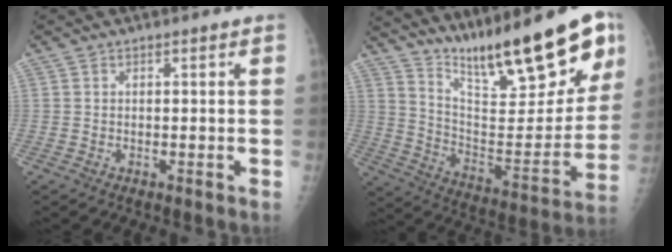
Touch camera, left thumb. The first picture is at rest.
{"total": 25.3, "force": [17.6, 5.9, 17.2], "torque": [-0.225, -0.079, 0.291]}